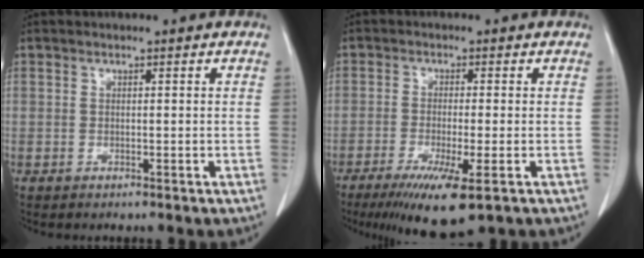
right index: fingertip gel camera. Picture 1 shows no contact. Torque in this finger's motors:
{"motor_torque": [1.29, -0.85, 0.43, 0.10]}